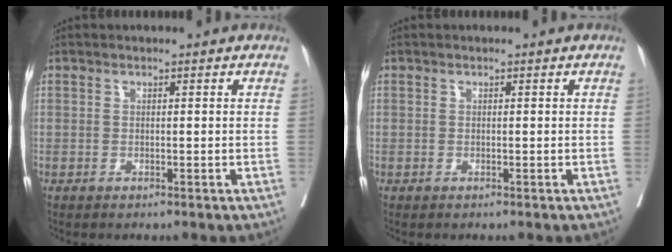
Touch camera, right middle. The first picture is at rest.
{"total": 0.0}